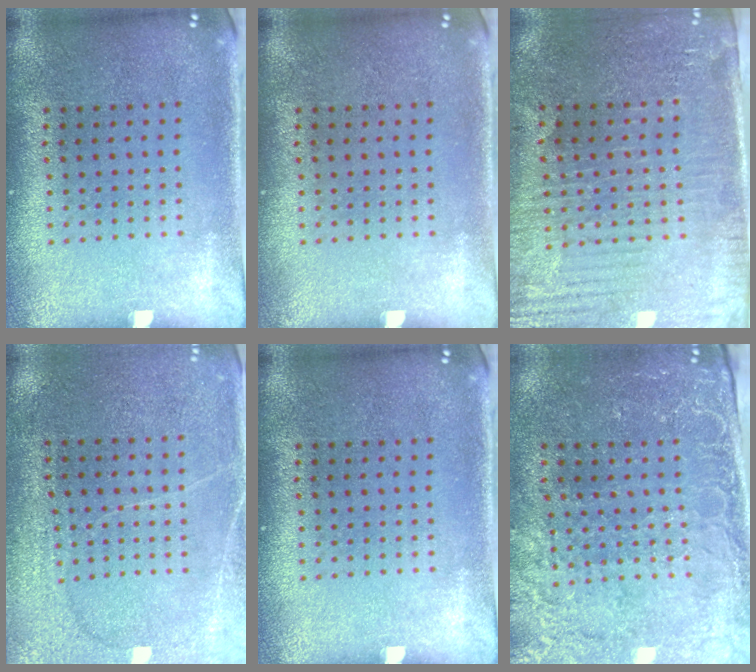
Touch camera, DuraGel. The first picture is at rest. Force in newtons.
{"total": 0.0}
{"total": 3.5, "press": 3.3, "slide": 1.2}
{"total": 2.9, "press": 2.8, "slide": 0.4}
{"total": 0.0}
{"total": 3.1, "press": 2.9, "slide": 1.0}